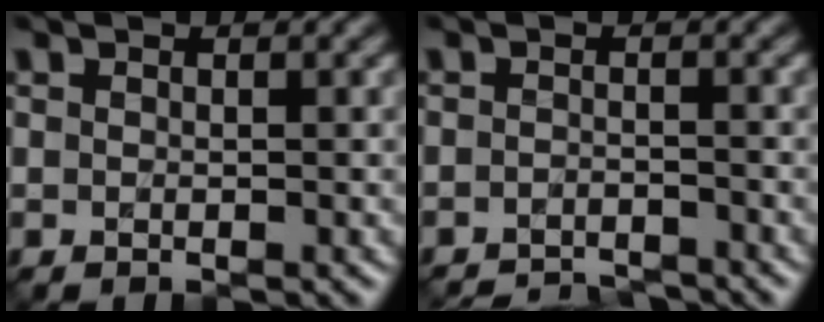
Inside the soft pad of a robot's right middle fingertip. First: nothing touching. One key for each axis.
{"total": 3.9, "fx": -3.8, "fy": 0.2, "fz": 0.4, "tx": 0.000, "ty": -0.002, "tz": -0.062}